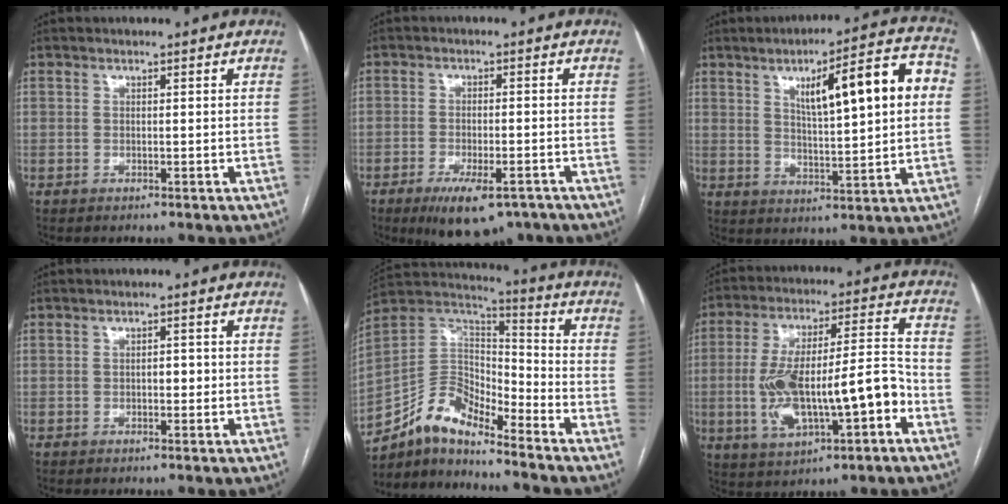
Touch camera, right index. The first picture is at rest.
{"total": 9.8, "force": [-6.9, 3.4, 6.1], "torque": [-0.092, -0.008, -0.104]}
{"total": 14.8, "force": [3.8, 2.4, 14.1], "torque": [-0.202, 0.027, 0.057]}
{"total": 1.7, "force": [-0.2, 1.0, 1.3], "torque": [-0.016, 0.004, -0.003]}
{"total": 11.2, "force": [-9.3, 3.6, 5.1], "torque": [-0.102, 0.042, -0.177]}
{"total": 17.1, "force": [-4.5, 4.7, 15.8], "torque": [-0.286, 0.023, -0.062]}